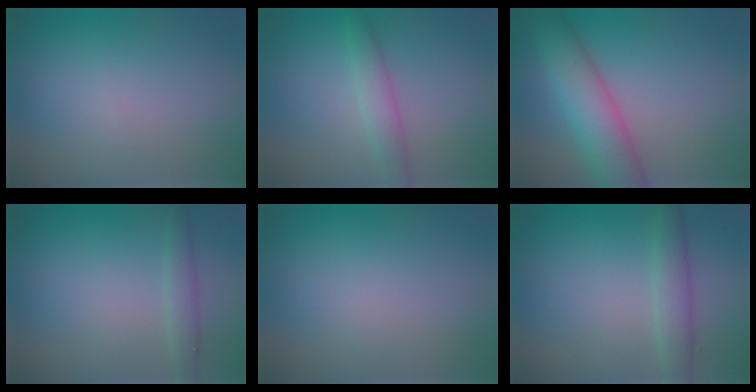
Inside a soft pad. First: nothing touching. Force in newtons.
{"total": 2.2, "press": 2.2, "slide": 0.0}
{"total": 6.2, "press": 6.2, "slide": 0.3}
{"total": 1.5, "press": 1.5, "slide": 0.1}
{"total": 0.0}
{"total": 2.5, "press": 2.5, "slide": 0.2}